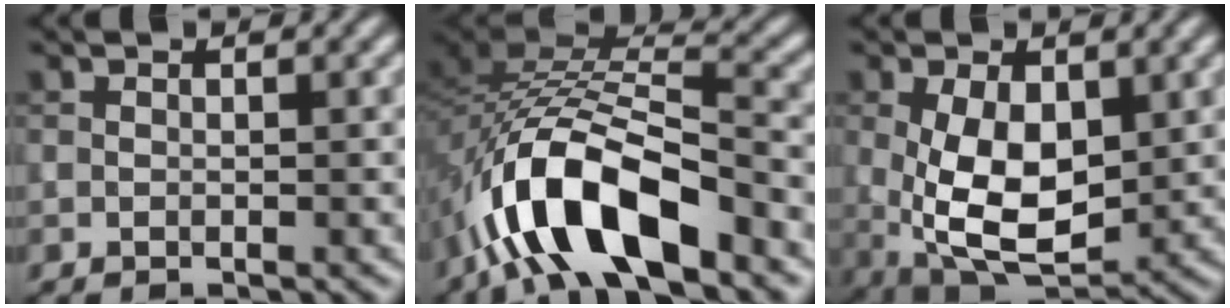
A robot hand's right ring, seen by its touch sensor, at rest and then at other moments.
{"total": 11.4, "force": [-6.2, 4.7, 8.3], "torque": [-0.155, 0.008, -0.120]}
{"total": 8.3, "force": [0.1, 4.7, 6.9], "torque": [-0.139, -0.012, 0.011]}